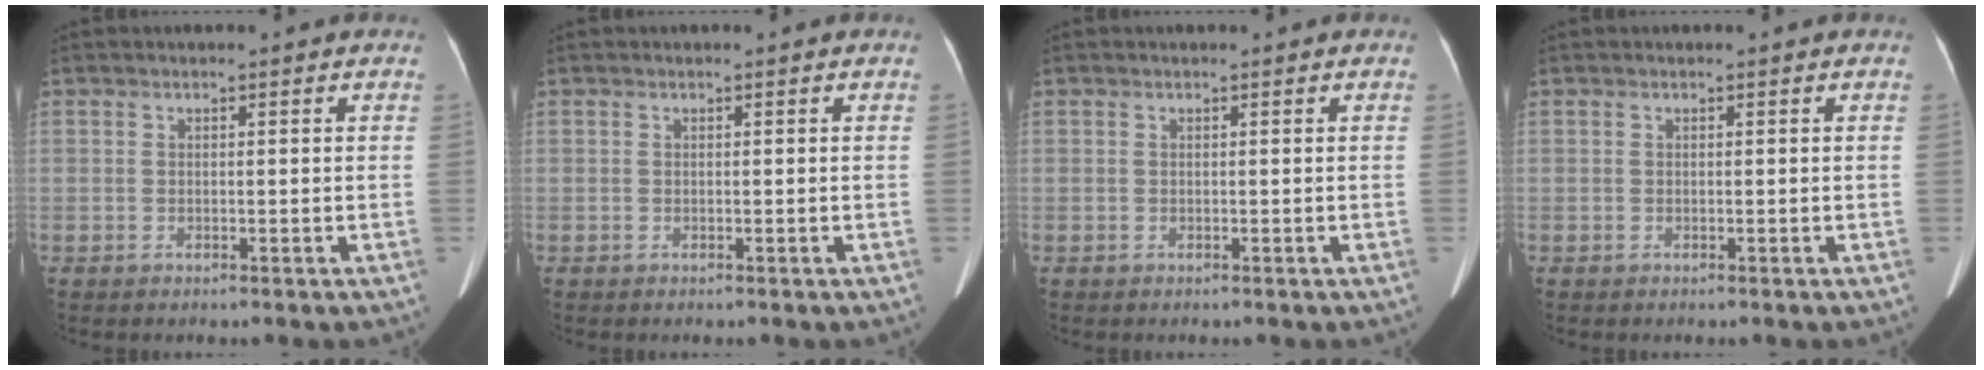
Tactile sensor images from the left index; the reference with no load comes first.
{"total": 0.0}
{"total": 0.0}
{"total": 0.0}